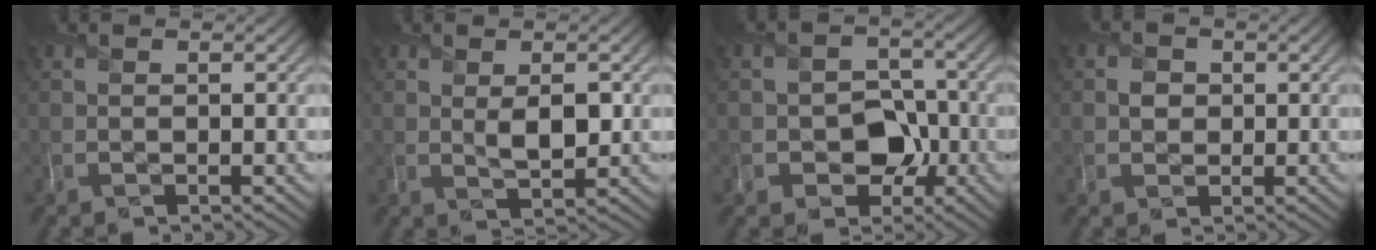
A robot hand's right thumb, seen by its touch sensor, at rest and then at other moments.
{"total": 3.5, "force": [0.5, 1.8, 3.0], "torque": [-0.059, -0.004, 0.011]}
{"total": 6.0, "force": [-1.9, 4.8, 3.0], "torque": [-0.040, -0.002, -0.041]}
{"total": 2.1, "force": [0.1, 2.0, 0.6], "torque": [-0.010, -0.003, -0.004]}